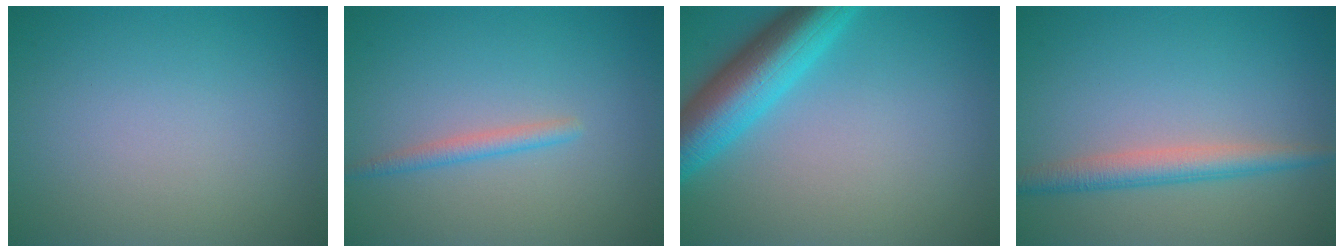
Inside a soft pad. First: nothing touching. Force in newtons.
{"total": 1.5, "press": 1.5, "slide": 0.1}
{"total": 7.2, "press": 7.2, "slide": 0.2}
{"total": 2.9, "press": 2.9, "slide": 0.1}